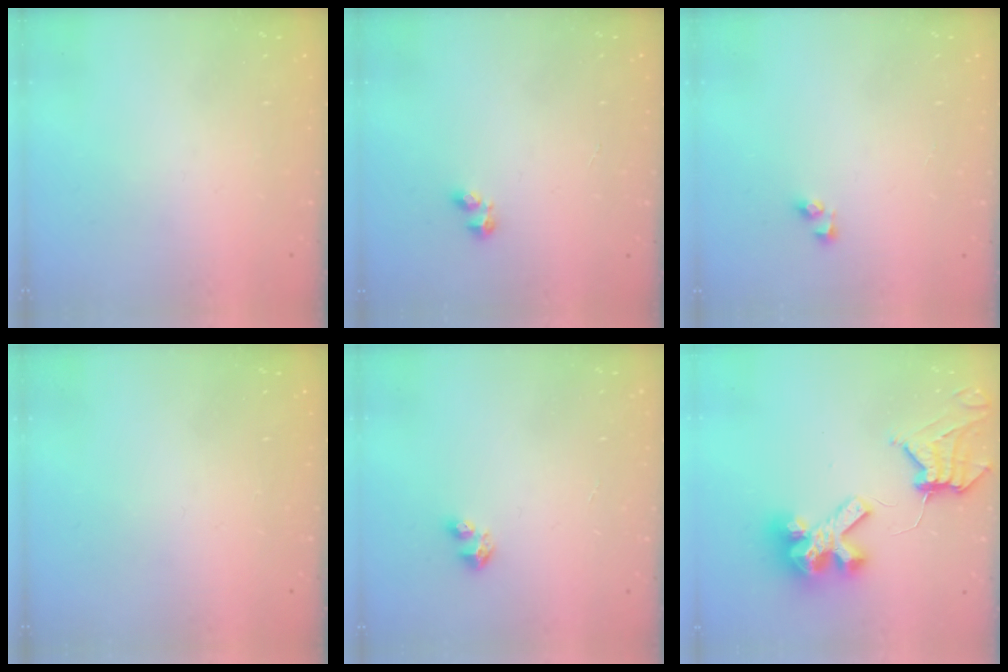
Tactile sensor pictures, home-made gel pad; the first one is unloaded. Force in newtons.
{"total": 2.2, "press": 2.1, "slide": 0.6}
{"total": 4.0, "press": 4.0, "slide": 0.4}
{"total": 0.0}
{"total": 3.0, "press": 2.9, "slide": 0.3}
{"total": 12.2, "press": 12.1, "slide": 1.2}